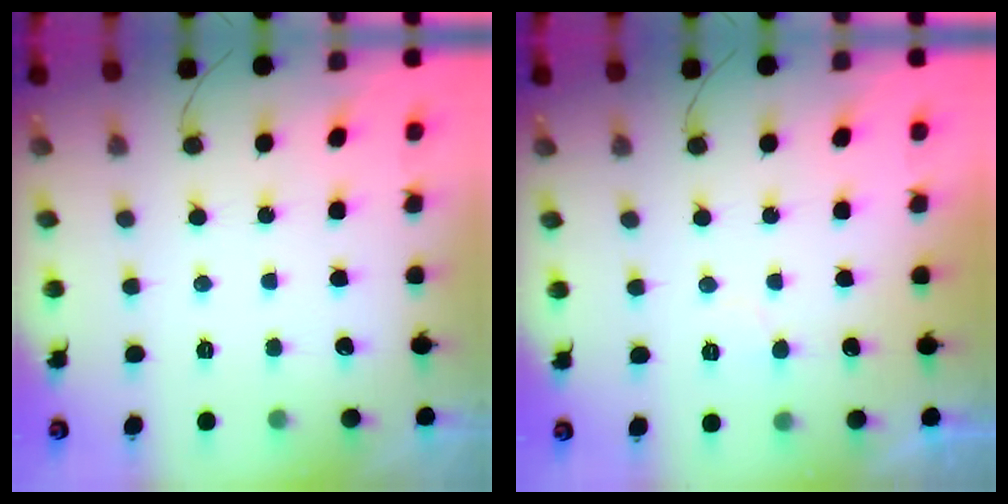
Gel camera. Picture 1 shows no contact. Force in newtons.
{"total": 4.0, "press": 4.0, "slide": 0.4}